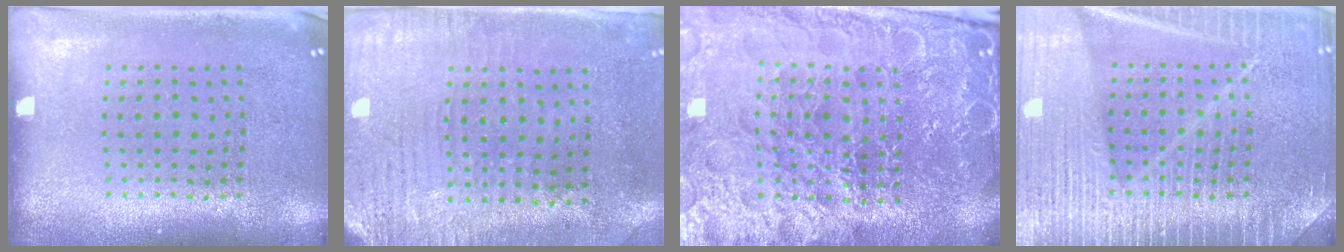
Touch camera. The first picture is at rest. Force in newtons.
{"total": 3.0, "press": 2.5, "slide": 1.7}
{"total": 5.4, "press": 5.0, "slide": 1.9}
{"total": 6.8, "press": 6.7, "slide": 1.0}